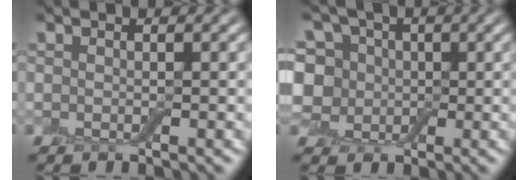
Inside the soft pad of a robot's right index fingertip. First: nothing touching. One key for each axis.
{"total": 9.9, "fx": 2.8, "fy": 8.2, "fz": 4.8, "tx": -0.101, "ty": 0.032, "tz": 0.019}